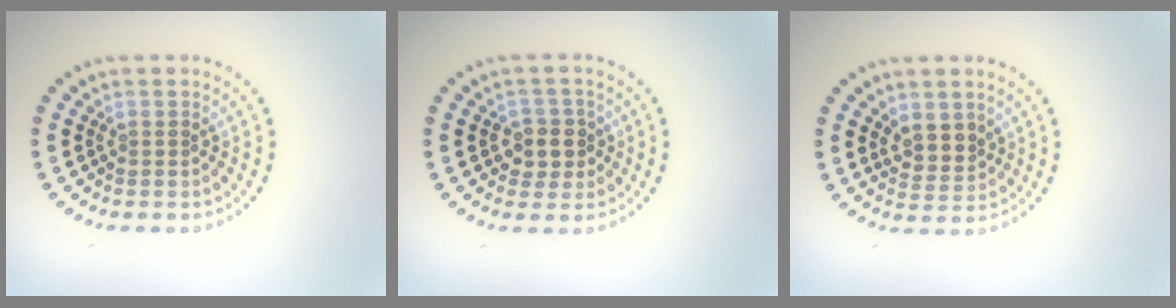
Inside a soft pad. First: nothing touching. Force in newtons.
{"total": 2.5, "press": 2.4, "slide": 0.9}
{"total": 2.4, "press": 2.2, "slide": 1.0}